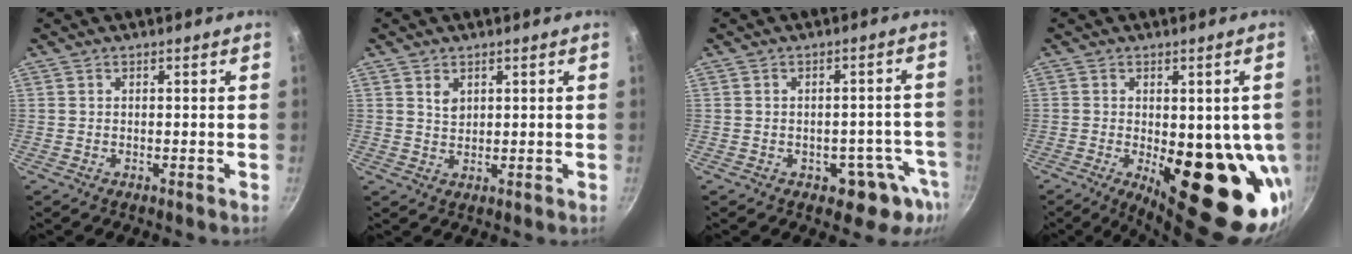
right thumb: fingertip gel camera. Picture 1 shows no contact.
{"total": 2.3, "force": [1.1, 1.6, 1.1], "torque": [-0.014, -0.003, 0.021]}
{"total": 8.9, "force": [-4.1, 5.7, 5.5], "torque": [-0.002, 0.039, -0.036]}
{"total": 21.2, "force": [-3.8, 8.7, 19.0], "torque": [-0.195, -0.032, -0.035]}